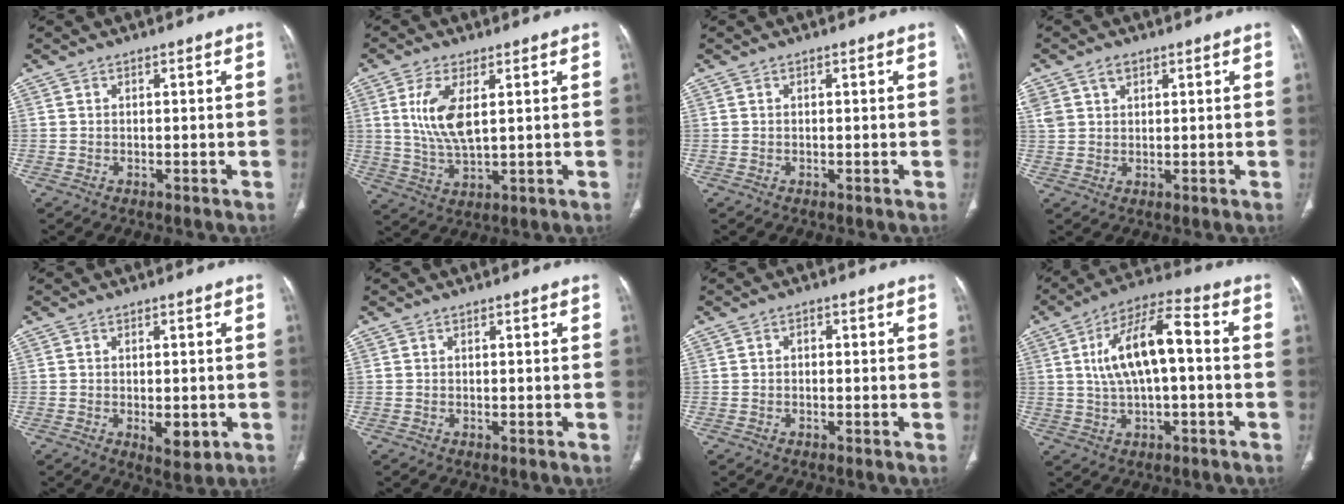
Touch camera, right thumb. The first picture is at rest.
{"total": 9.0, "force": [2.3, 3.7, 7.9], "torque": [-0.168, -0.015, 0.051]}
{"total": 0.0}
{"total": 4.6, "force": [2.4, 3.2, 2.3], "torque": [-0.041, 0.003, 0.055]}
{"total": 4.9, "force": [-1.2, 2.4, 4.1], "torque": [-0.049, -0.007, -0.008]}
{"total": 0.0}
{"total": 1.1, "force": [-0.1, 0.8, 0.7], "torque": [-0.006, 0.004, -0.005]}
{"total": 12.9, "force": [1.0, 5.0, 11.8], "torque": [-0.222, 0.034, 0.014]}